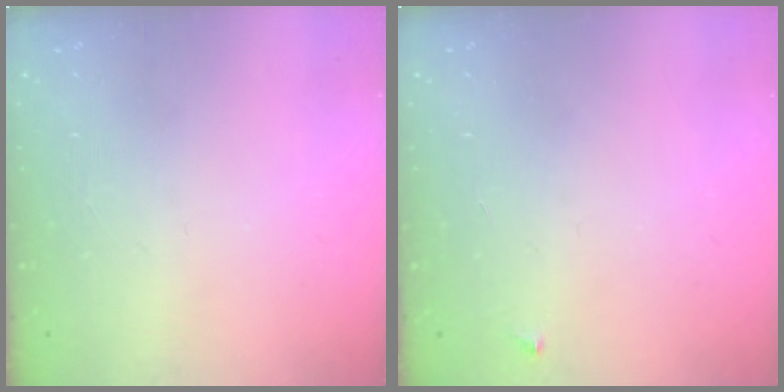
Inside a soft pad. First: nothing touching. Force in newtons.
{"total": 3.2, "press": 3.2, "slide": 0.5}